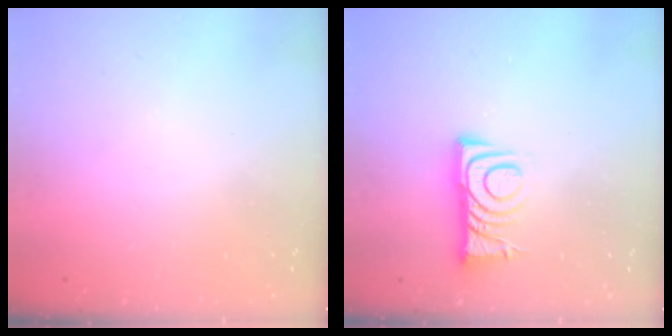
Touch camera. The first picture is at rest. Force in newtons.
{"total": 7.6, "press": 7.6, "slide": 0.7}